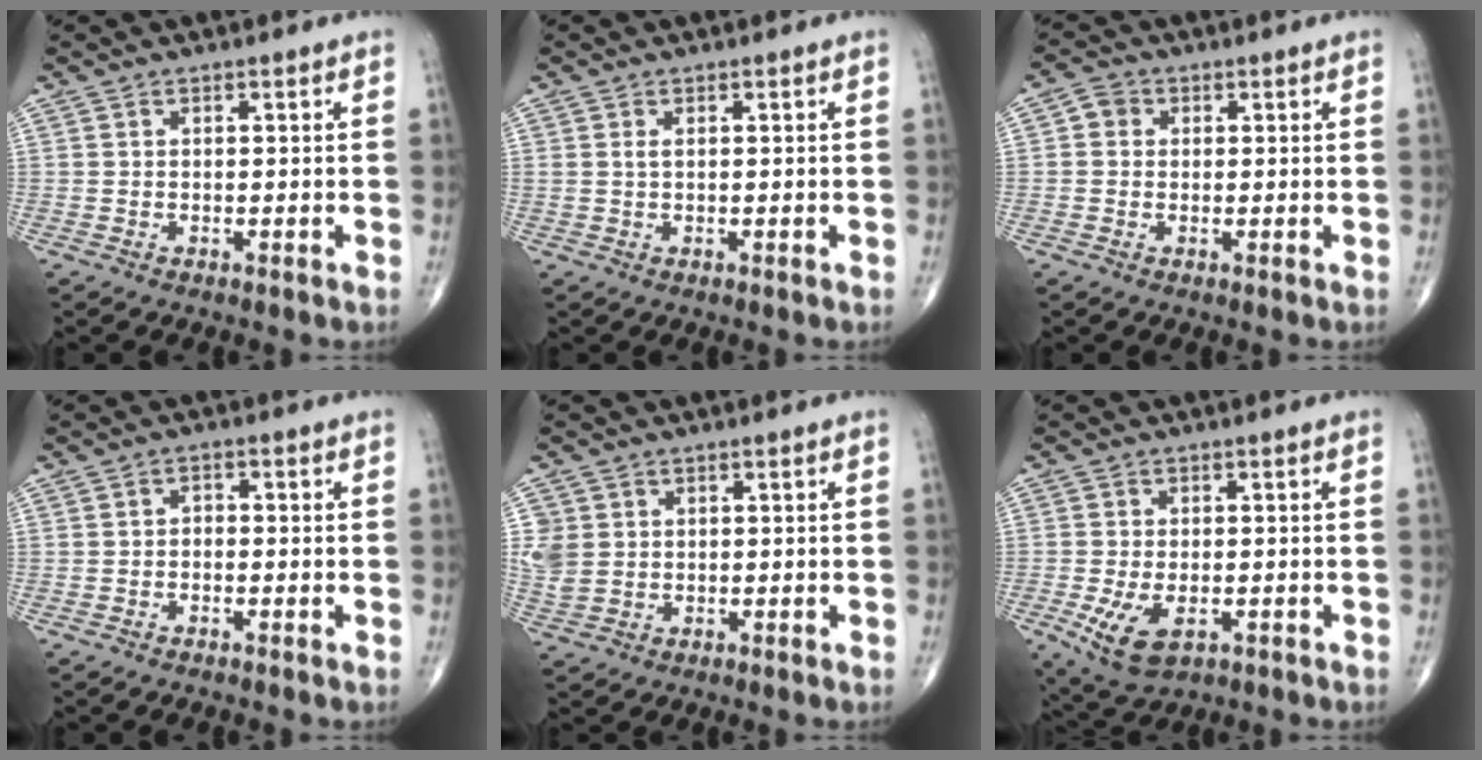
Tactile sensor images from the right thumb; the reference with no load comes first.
{"total": 1.0, "force": [0.3, 0.4, 0.8], "torque": [-0.019, 0.003, 0.007]}
{"total": 2.8, "force": [0.4, 2.5, 1.1], "torque": [-0.003, 0.005, 0.001]}
{"total": 1.4, "force": [-0.4, 1.0, 0.9], "torque": [-0.008, 0.008, -0.012]}
{"total": 5.6, "force": [1.0, 4.8, 2.6], "torque": [-0.057, -0.001, 0.029]}
{"total": 7.8, "force": [-2.5, 4.3, 6.0], "torque": [-0.115, -0.007, -0.033]}